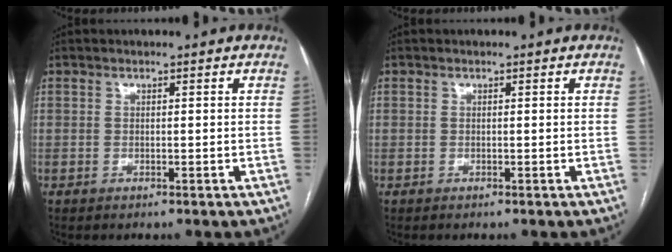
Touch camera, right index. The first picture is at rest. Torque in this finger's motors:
{"motor_torque": [-0.25, 0.14, -0.74, -0.15]}